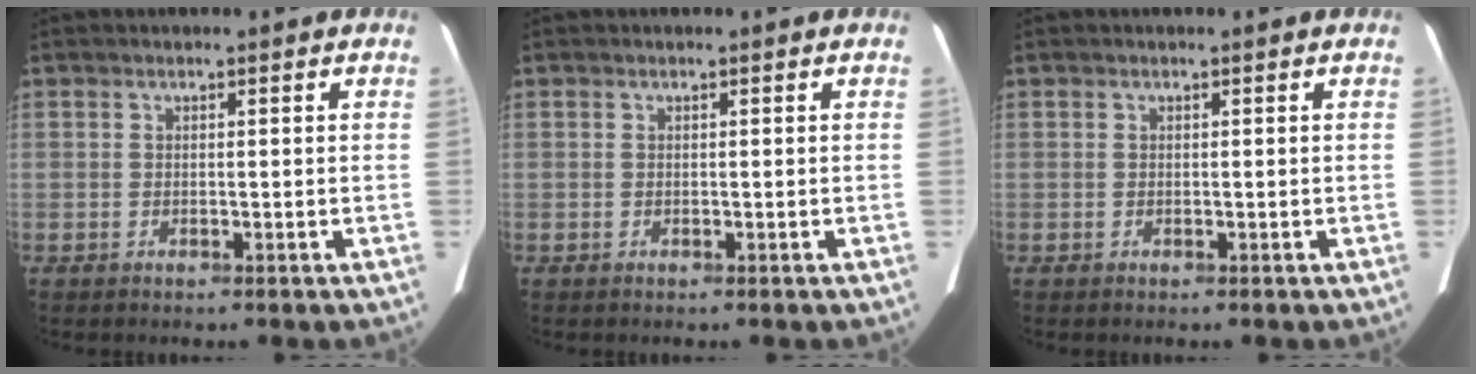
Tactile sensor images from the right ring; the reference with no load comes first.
{"total": 0.0}
{"total": 0.0}